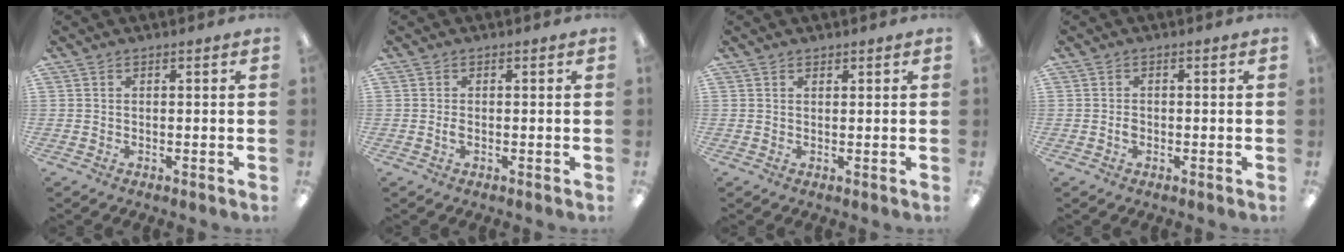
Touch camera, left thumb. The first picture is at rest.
{"total": 1.1, "force": [-0.2, 0.5, 1.0], "torque": [-0.018, 0.000, -0.004]}
{"total": 0.8, "force": [0.8, 0.3, 0.1], "torque": [-0.001, -0.001, 0.015]}
{"total": 1.0, "force": [-0.3, 0.7, 0.8], "torque": [-0.015, 0.002, -0.006]}